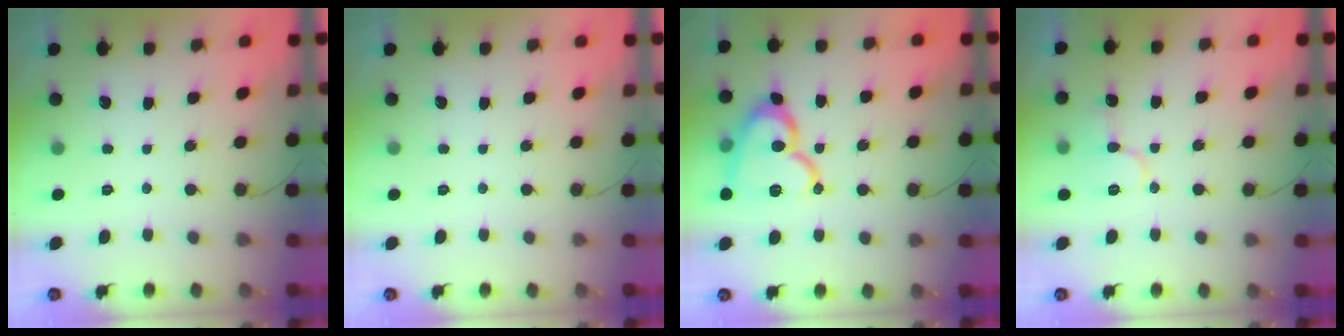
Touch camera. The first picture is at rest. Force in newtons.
{"total": 0.0}
{"total": 17.1, "press": 17.0, "slide": 0.9}
{"total": 10.4, "press": 10.3, "slide": 1.4}